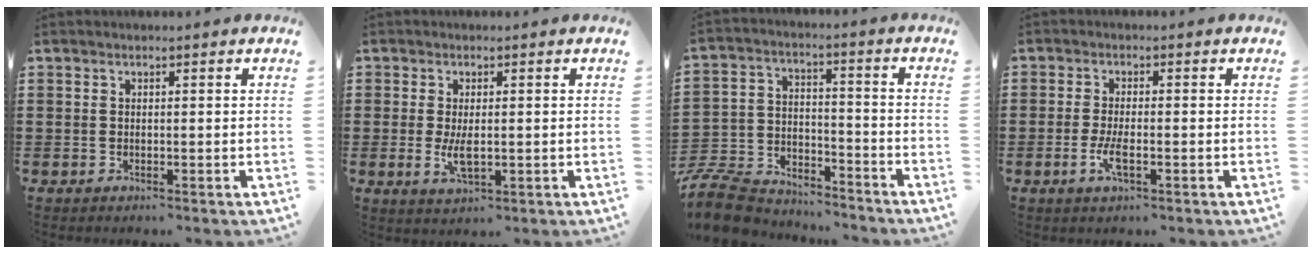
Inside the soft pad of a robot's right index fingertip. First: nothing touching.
{"total": 3.5, "force": [-0.2, 1.3, 3.2], "torque": [-0.073, -0.004, -0.008]}
{"total": 9.9, "force": [-9.2, 2.8, 2.2], "torque": [-0.065, 0.019, -0.187]}
{"total": 3.4, "force": [-1.3, 0.7, 3.1], "torque": [-0.071, -0.007, -0.029]}